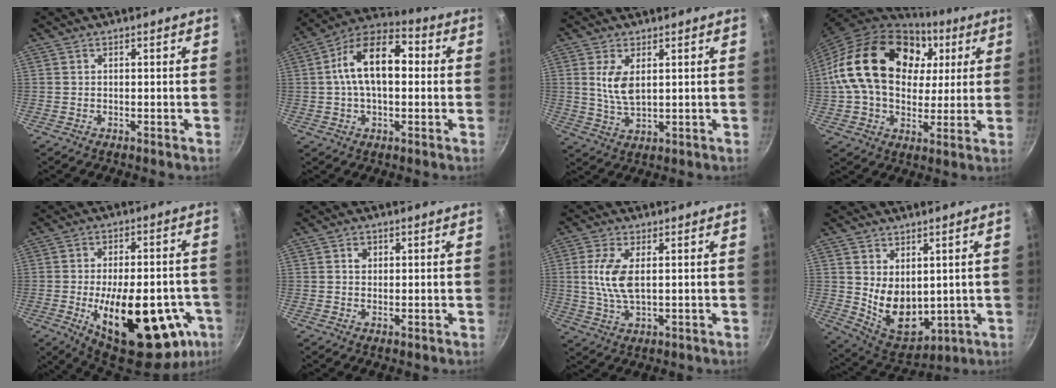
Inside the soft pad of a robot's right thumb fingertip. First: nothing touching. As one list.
[{"total": 15.1, "force": [1.5, 8.7, 12.2], "torque": [-0.178, 0.036, 0.006]}, {"total": 6.1, "force": [1.6, 3.0, 5.0], "torque": [-0.095, -0.015, 0.035]}, {"total": 25.7, "force": [6.4, 18.0, 17.2], "torque": [-0.294, 0.011, 0.104]}, {"total": 27.1, "force": [-8.6, 12.5, 22.5], "torque": [-0.288, 0.013, -0.104]}, {"total": 2.0, "force": [0.6, 1.7, 0.9], "torque": [-0.002, -0.001, 0.008]}, {"total": 7.7, "force": [1.1, 3.4, 6.8], "torque": [-0.145, -0.001, 0.022]}, {"total": 11.0, "force": [1.8, 7.5, 7.9], "torque": [-0.098, -0.038, 0.059]}]